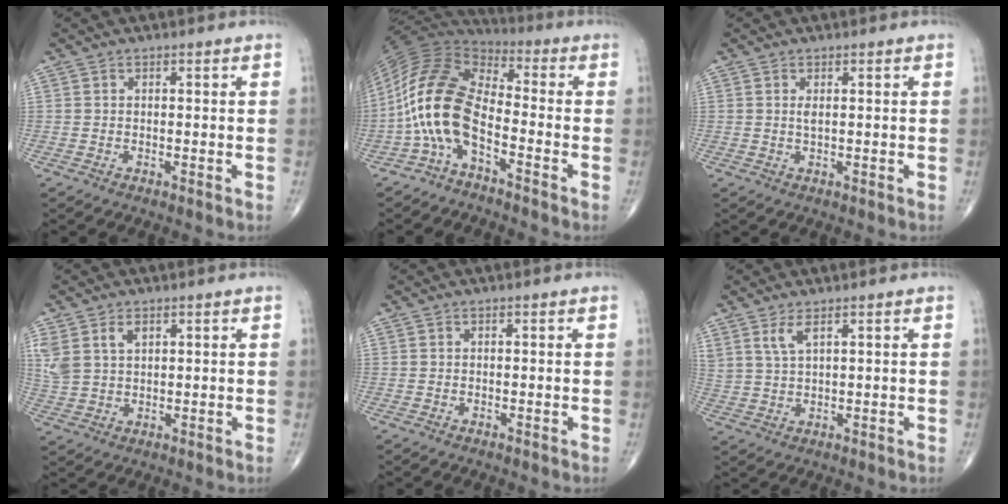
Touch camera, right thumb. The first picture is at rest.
{"total": 14.0, "force": [-4.6, 6.6, 11.4], "torque": [-0.240, 0.060, -0.102]}
{"total": 1.1, "force": [0.3, 0.3, 1.0], "torque": [-0.021, -0.002, 0.007]}
{"total": 6.7, "force": [3.0, 4.2, 4.3], "torque": [-0.095, 0.000, 0.070]}
{"total": 0.0}
{"total": 3.5, "force": [2.2, 1.0, 2.6], "torque": [-0.057, -0.012, 0.050]}